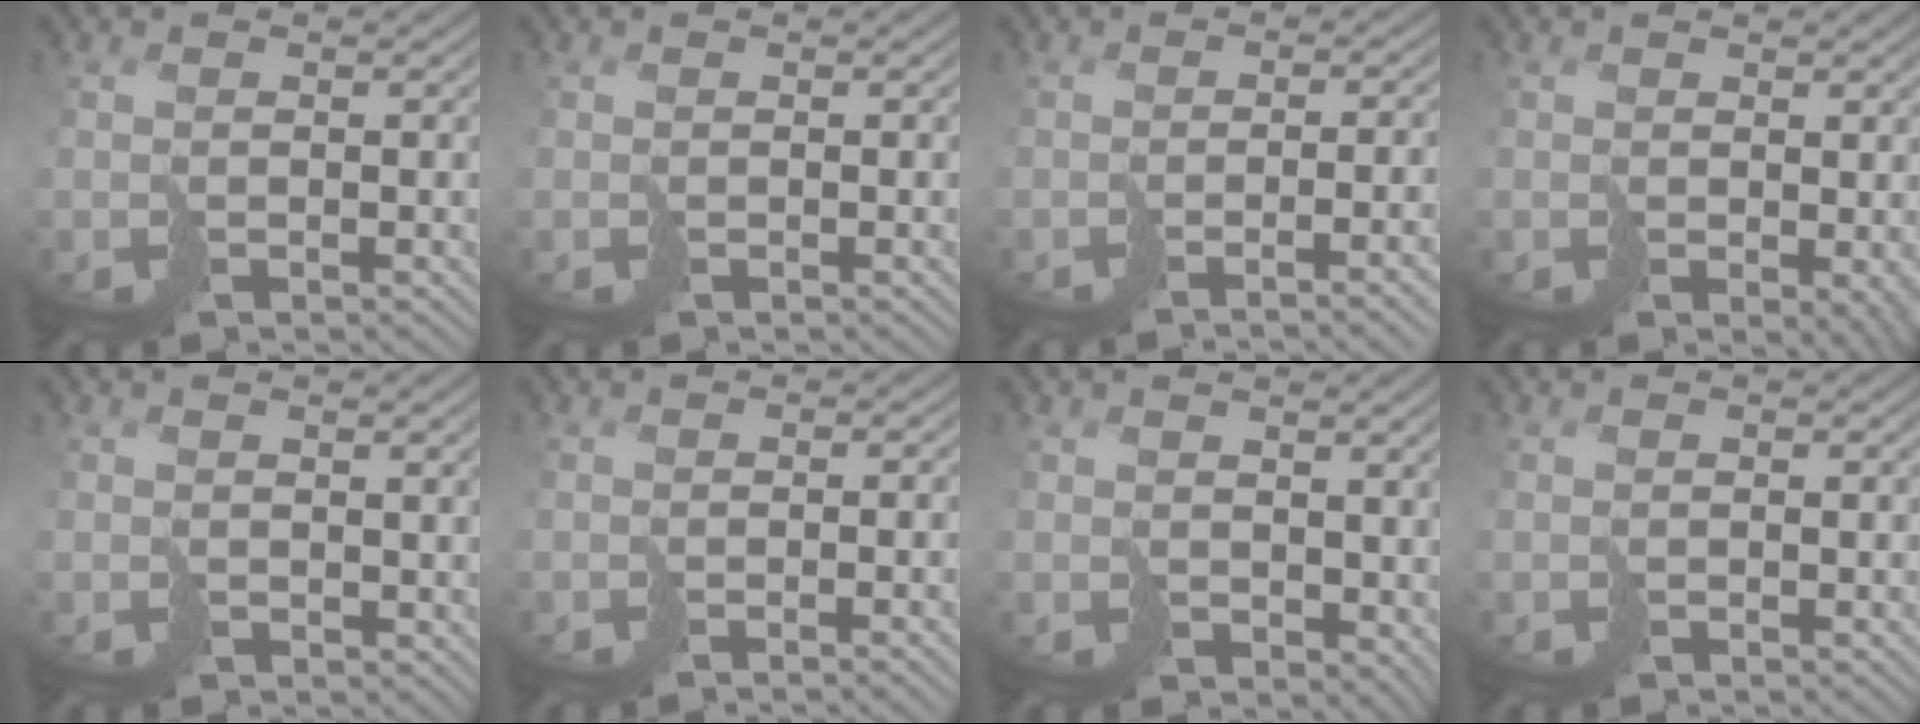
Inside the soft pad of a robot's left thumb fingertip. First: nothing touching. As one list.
[{"total": 0.0}, {"total": 6.2, "force": [-2.2, 1.5, 5.6], "torque": [-0.064, -0.007, -0.030]}, {"total": 3.0, "force": [-0.4, 1.6, 2.5], "torque": [-0.032, -0.011, -0.005]}, {"total": 1.3, "force": [0.9, 0.9, 0.3], "torque": [-0.011, -0.002, 0.016]}, {"total": 3.0, "force": [-1.0, 0.5, 2.8], "torque": [-0.039, 0.002, -0.018]}, {"total": 4.5, "force": [1.7, 3.2, 2.6], "torque": [-0.065, -0.014, 0.037]}, {"total": 0.0}]